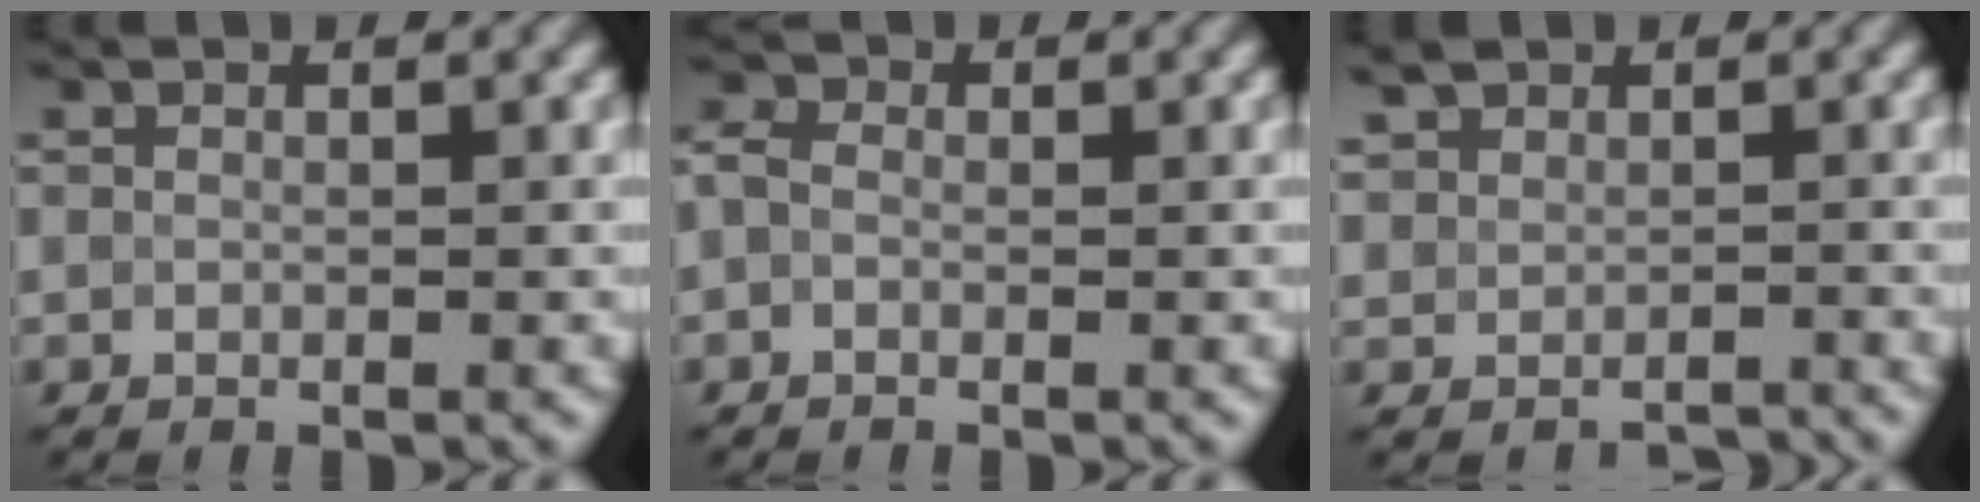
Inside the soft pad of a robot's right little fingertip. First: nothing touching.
{"total": 1.7, "force": [-0.3, 1.3, 1.0], "torque": [-0.025, 0.008, -0.020]}
{"total": 2.4, "force": [0.5, 2.3, 0.4], "torque": [0.006, 0.000, 0.011]}